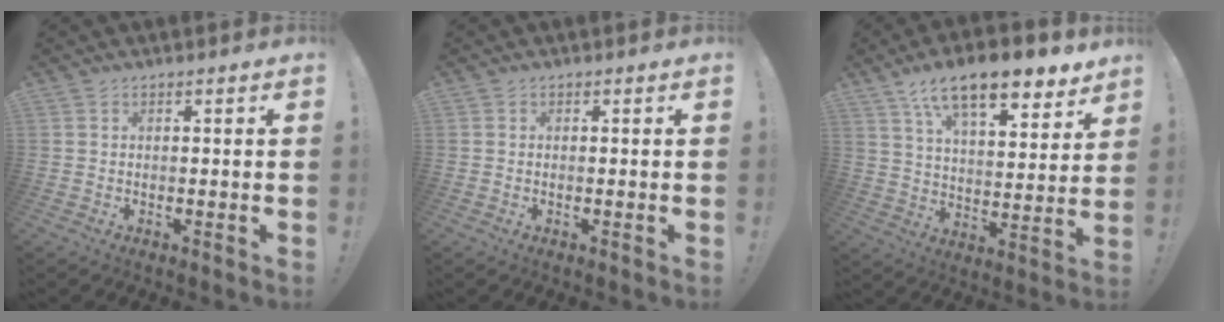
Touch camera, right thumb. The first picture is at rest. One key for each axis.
{"total": 0.0}
{"total": 16.0, "fx": 10.7, "fy": 6.0, "fz": 10.3, "tx": -0.175, "ty": -0.063, "tz": 0.182}